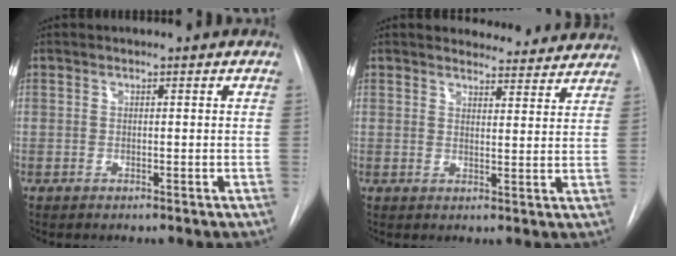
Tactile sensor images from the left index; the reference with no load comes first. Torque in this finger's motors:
{"motor_torque": [0.36, -0.57, 0.03, 0.00]}